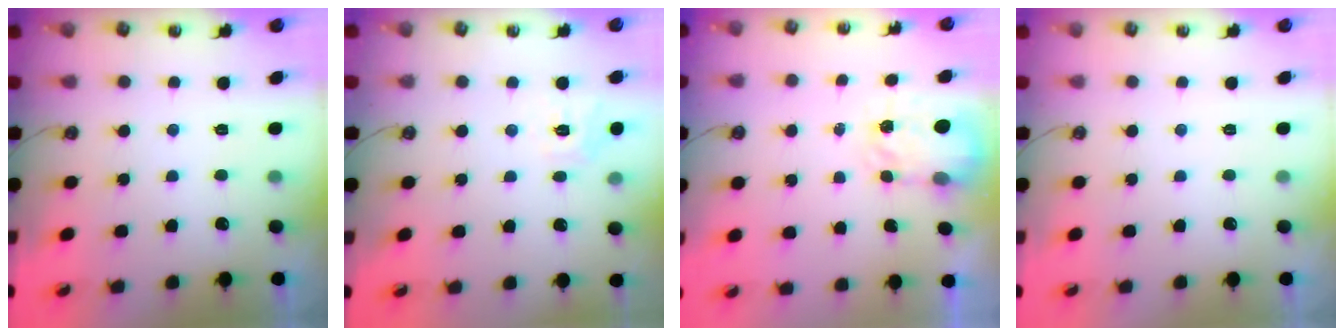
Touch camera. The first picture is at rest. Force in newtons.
{"total": 8.0, "press": 8.0, "slide": 0.7}
{"total": 4.0, "press": 3.9, "slide": 0.6}
{"total": 0.0}